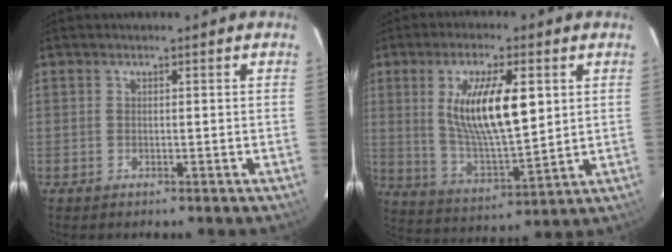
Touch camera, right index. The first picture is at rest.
{"total": 15.1, "force": [3.8, 4.7, 13.8], "torque": [-0.252, -0.003, 0.077]}